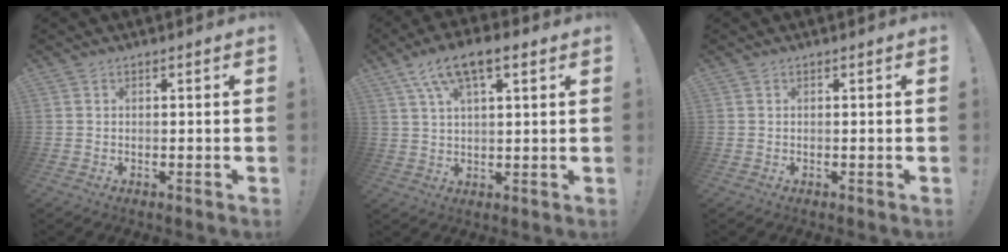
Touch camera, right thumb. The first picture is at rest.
{"total": 9.9, "force": [5.5, 3.8, 7.3], "torque": [-0.122, -0.017, 0.101]}
{"total": 0.0}